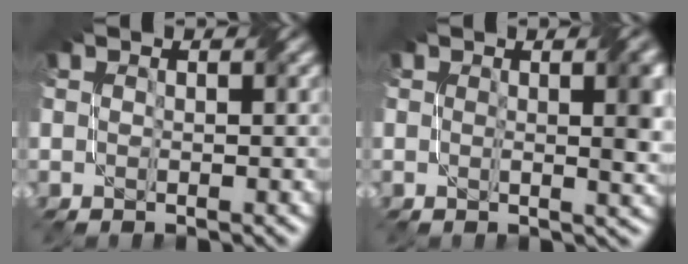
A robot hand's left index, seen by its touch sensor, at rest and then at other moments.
{"total": 4.1, "force": [0.8, 1.1, 3.9], "torque": [-0.043, 0.005, 0.012]}